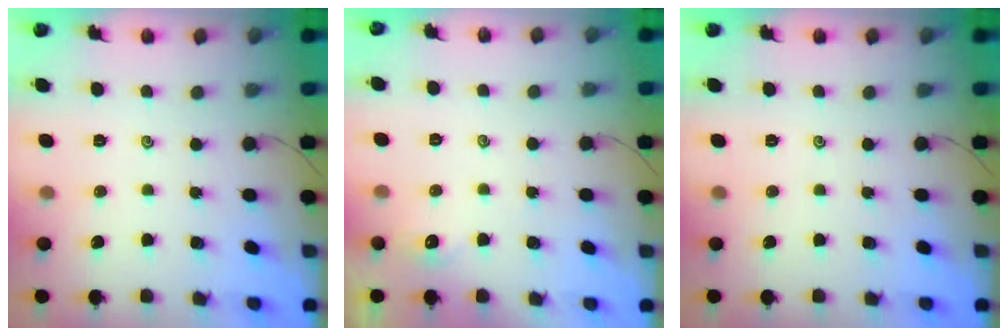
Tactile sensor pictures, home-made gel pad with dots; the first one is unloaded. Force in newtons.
{"total": 2.4, "press": 2.4, "slide": 0.3}
{"total": 0.0}